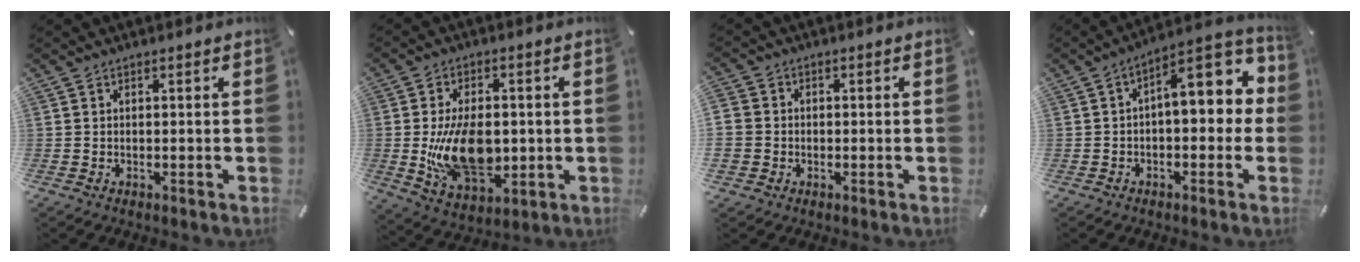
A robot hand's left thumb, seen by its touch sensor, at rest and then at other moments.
{"total": 16.6, "force": [-1.1, 10.7, 12.7], "torque": [-0.244, -0.013, -0.021]}
{"total": 4.8, "force": [-0.6, 4.7, 0.9], "torque": [-0.024, 0.007, -0.012]}
{"total": 11.5, "force": [2.9, 5.7, 9.6], "torque": [-0.124, -0.025, 0.046]}